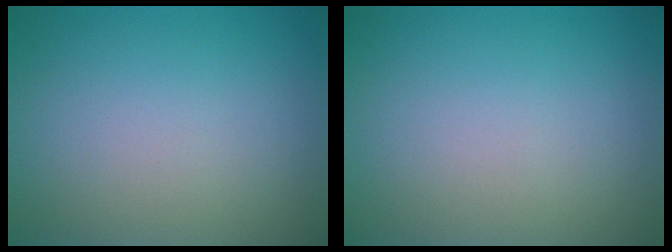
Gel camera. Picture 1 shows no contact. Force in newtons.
{"total": 0.0}